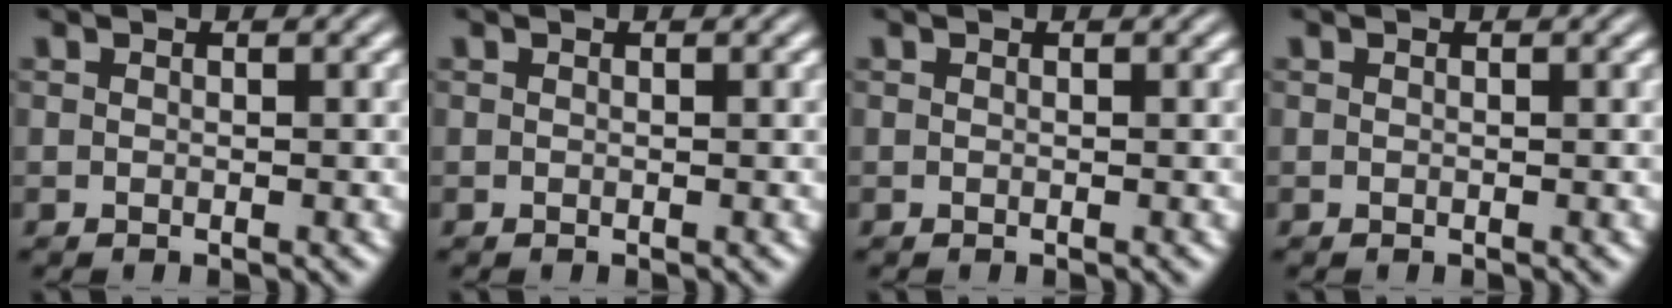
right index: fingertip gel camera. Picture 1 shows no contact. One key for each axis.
{"total": 0.0}
{"total": 0.0}
{"total": 0.0}